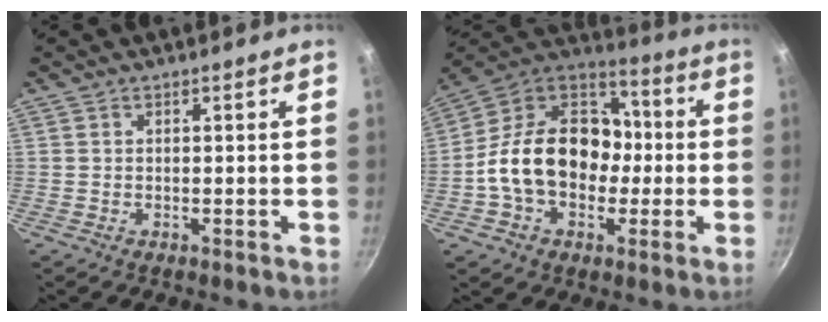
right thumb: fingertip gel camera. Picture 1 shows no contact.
{"total": 21.1, "force": [-2.0, 15.7, 13.9], "torque": [-0.203, 0.055, -0.048]}